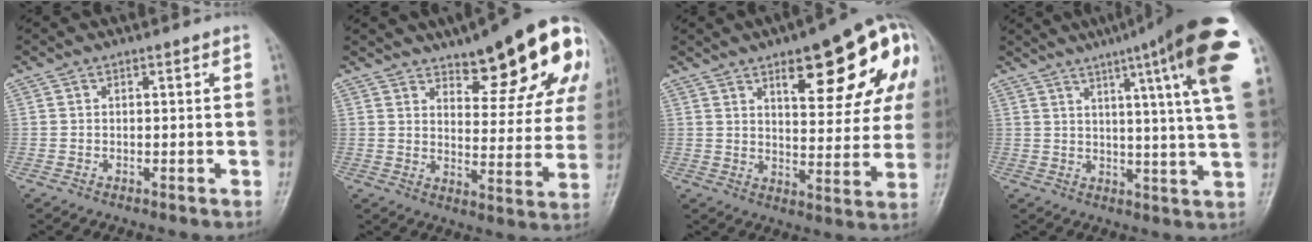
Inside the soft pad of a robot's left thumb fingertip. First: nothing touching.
{"total": 19.0, "force": [11.1, 6.3, 14.1], "torque": [-0.146, -0.053, 0.153]}
{"total": 20.5, "force": [9.0, 7.2, 17.0], "torque": [-0.189, -0.019, 0.116]}
{"total": 22.3, "force": [11.4, 2.0, 19.1], "torque": [-0.253, -0.027, 0.135]}